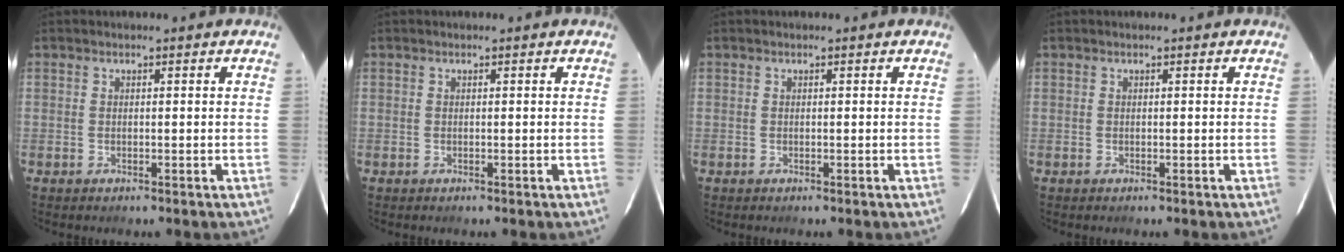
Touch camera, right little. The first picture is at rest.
{"total": 0.0}
{"total": 0.0}
{"total": 0.0}